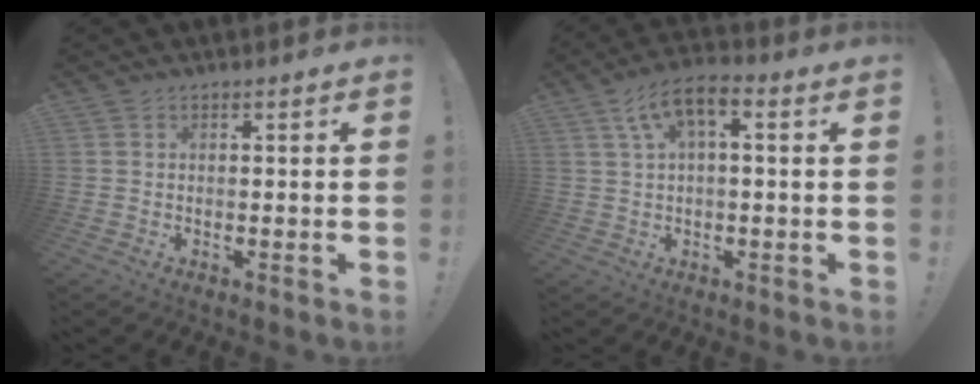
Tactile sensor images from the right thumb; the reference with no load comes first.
{"total": 7.8, "force": [2.3, 2.8, 6.9], "torque": [-0.130, 0.004, 0.046]}